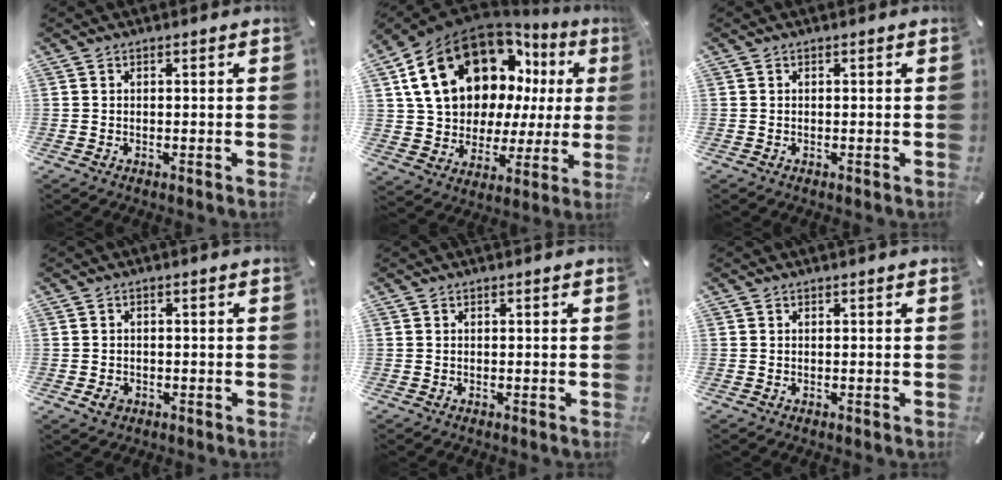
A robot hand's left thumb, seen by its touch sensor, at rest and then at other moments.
{"total": 22.0, "force": [9.1, 14.9, 13.4], "torque": [-0.231, -0.050, 0.174]}
{"total": 0.0}
{"total": 2.4, "force": [-0.9, 1.8, 1.2], "torque": [-0.030, 0.001, -0.020]}
{"total": 0.0}
{"total": 0.0}